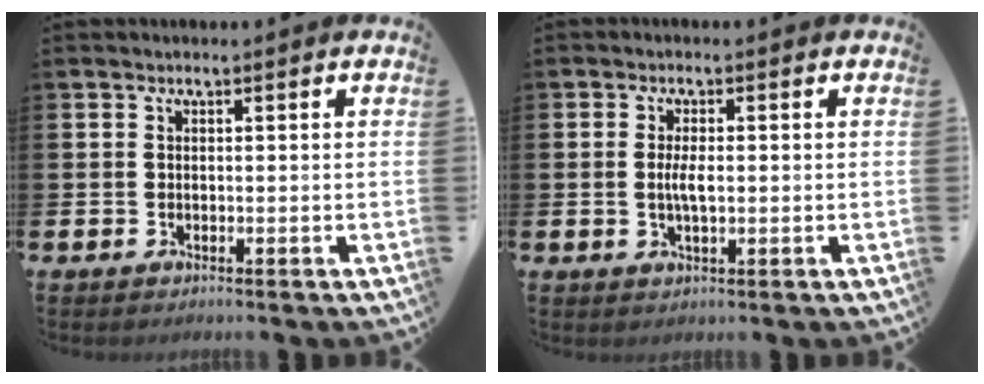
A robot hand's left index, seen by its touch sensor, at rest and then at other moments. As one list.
[{"total": 2.9, "force": [0.1, 1.0, 2.7], "torque": [-0.050, 0.001, -0.001]}]